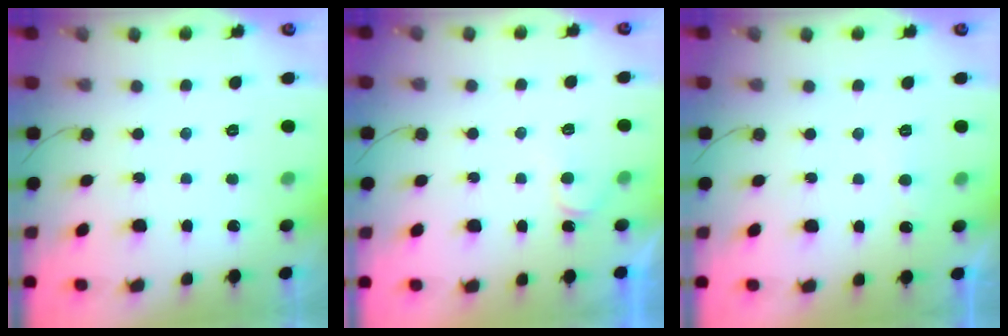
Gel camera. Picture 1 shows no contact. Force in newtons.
{"total": 5.9, "press": 5.9, "slide": 0.6}
{"total": 3.8, "press": 3.7, "slide": 0.3}